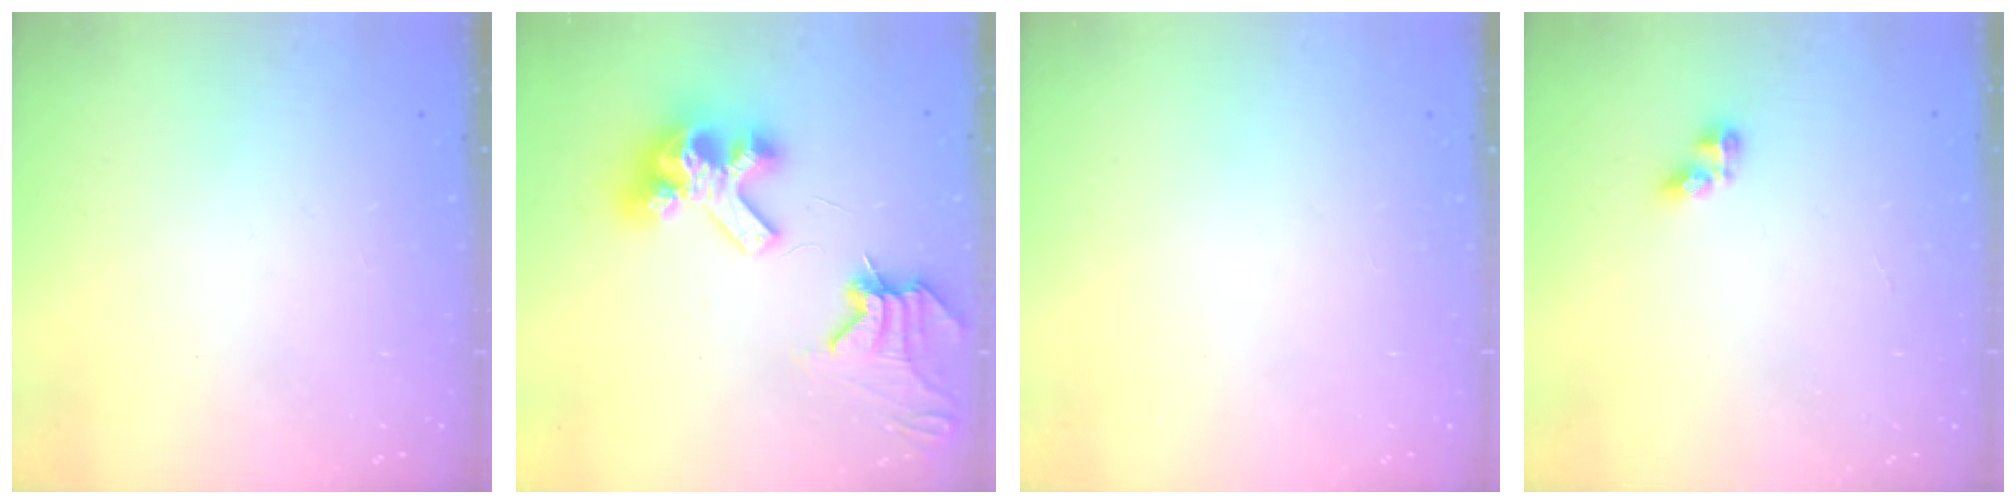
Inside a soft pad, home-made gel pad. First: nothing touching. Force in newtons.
{"total": 11.5, "press": 11.4, "slide": 1.5}
{"total": 0.0}
{"total": 3.4, "press": 3.4, "slide": 0.5}